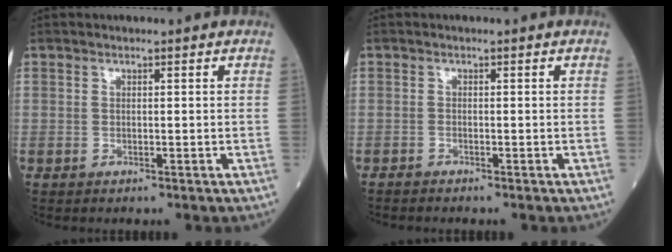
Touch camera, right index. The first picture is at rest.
{"total": 1.0, "force": [-1.0, 0.1, 0.2], "torque": [-0.006, -0.001, -0.015]}